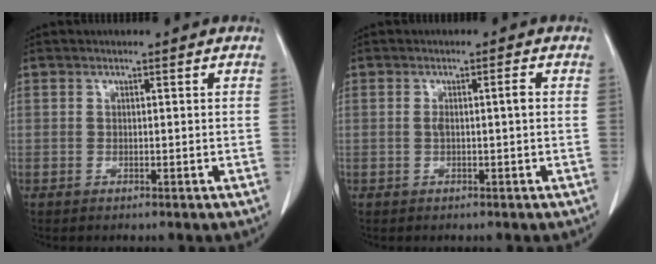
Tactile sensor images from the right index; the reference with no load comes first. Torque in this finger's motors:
{"motor_torque": [0.10, -0.03, 0.02, 0.02]}